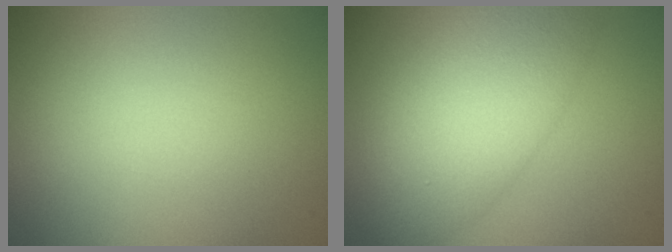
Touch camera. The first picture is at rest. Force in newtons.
{"total": 8.0, "press": 8.0, "slide": 0.5}